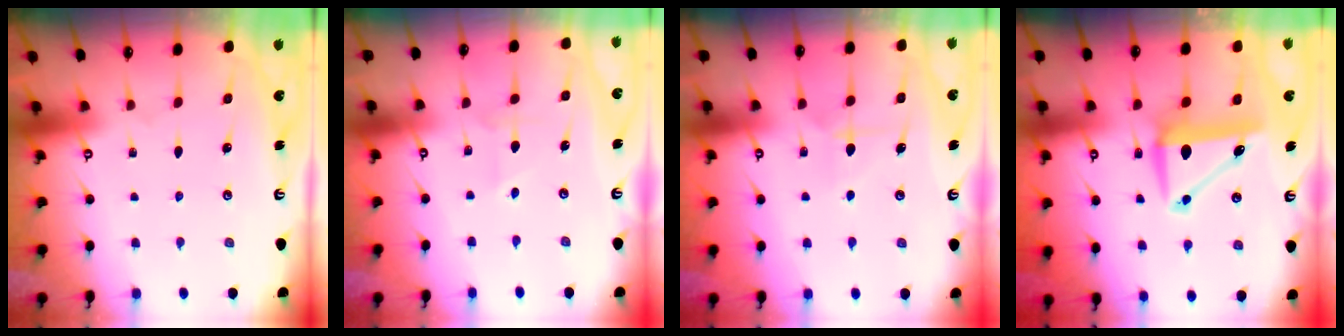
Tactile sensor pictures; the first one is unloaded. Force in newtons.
{"total": 1.6, "press": 1.5, "slide": 0.7}
{"total": 5.9, "press": 5.9, "slide": 0.3}
{"total": 8.7, "press": 8.5, "slide": 1.6}